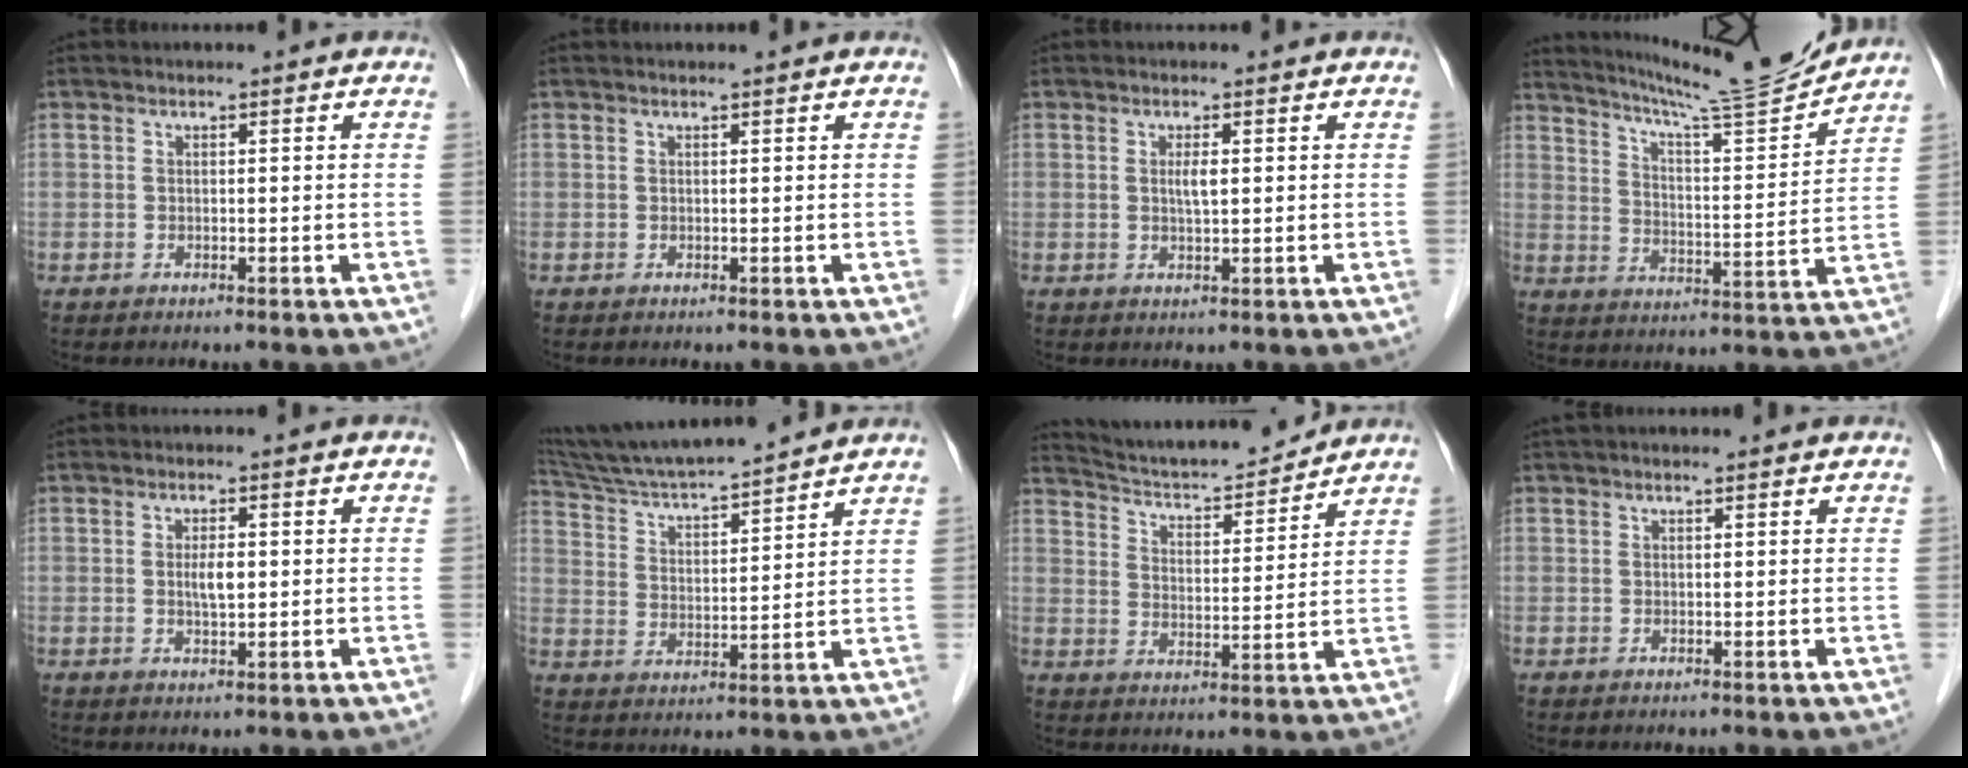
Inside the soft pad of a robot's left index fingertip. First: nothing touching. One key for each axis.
{"total": 0.8, "fx": 0.7, "fy": -0.1, "fz": 0.3, "tx": -0.007, "ty": 0.006, "tz": 0.014}
{"total": 1.8, "fx": 0.4, "fy": 0.2, "fz": 1.7, "tx": -0.035, "ty": 0.000, "tz": 0.007}
{"total": 14.8, "fx": 14.1, "fy": -1.4, "fz": 4.4, "tx": -0.079, "ty": -0.033, "tz": 0.212}
{"total": 2.5, "fx": 0.3, "fy": 0.7, "fz": 2.4, "tx": -0.044, "ty": -0.001, "tz": 0.006}
{"total": 16.2, "fx": 14.9, "fy": 0.2, "fz": 6.4, "tx": -0.120, "ty": 0.014, "tz": 0.245}
{"total": 13.8, "fx": 13.1, "fy": 1.4, "fz": 3.9, "tx": -0.068, "ty": 0.002, "tz": 0.207}
{"total": 4.7, "fx": 4.3, "fy": 0.4, "fz": 1.9, "tx": -0.025, "ty": 0.035, "tz": 0.053}